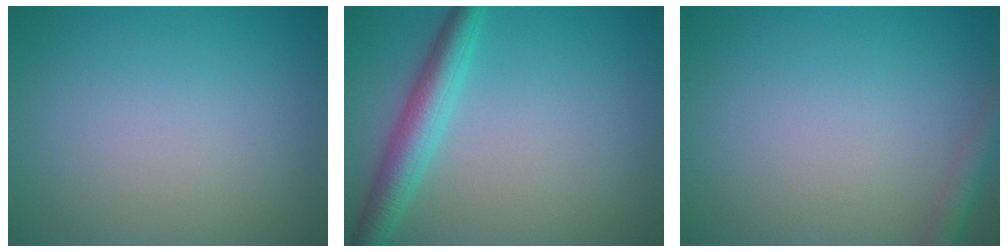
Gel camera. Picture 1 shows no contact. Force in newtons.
{"total": 4.0, "press": 4.0, "slide": 0.1}
{"total": 2.0, "press": 2.0, "slide": 0.1}